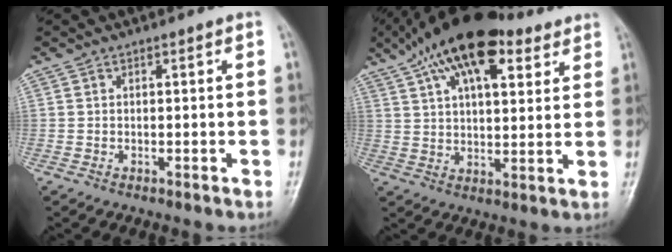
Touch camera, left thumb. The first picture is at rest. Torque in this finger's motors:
{"motor_torque": [0.51, 0.85, 1.30, -1.47, 0.58]}